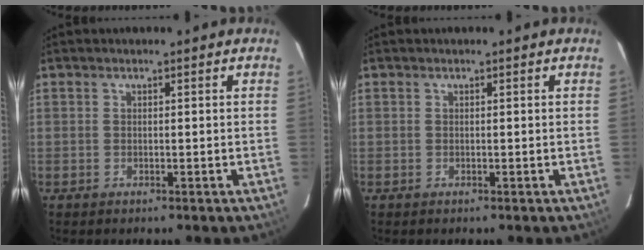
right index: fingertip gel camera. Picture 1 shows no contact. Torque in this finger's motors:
{"motor_torque": [0.00, 0.00, 0.00, -0.01]}